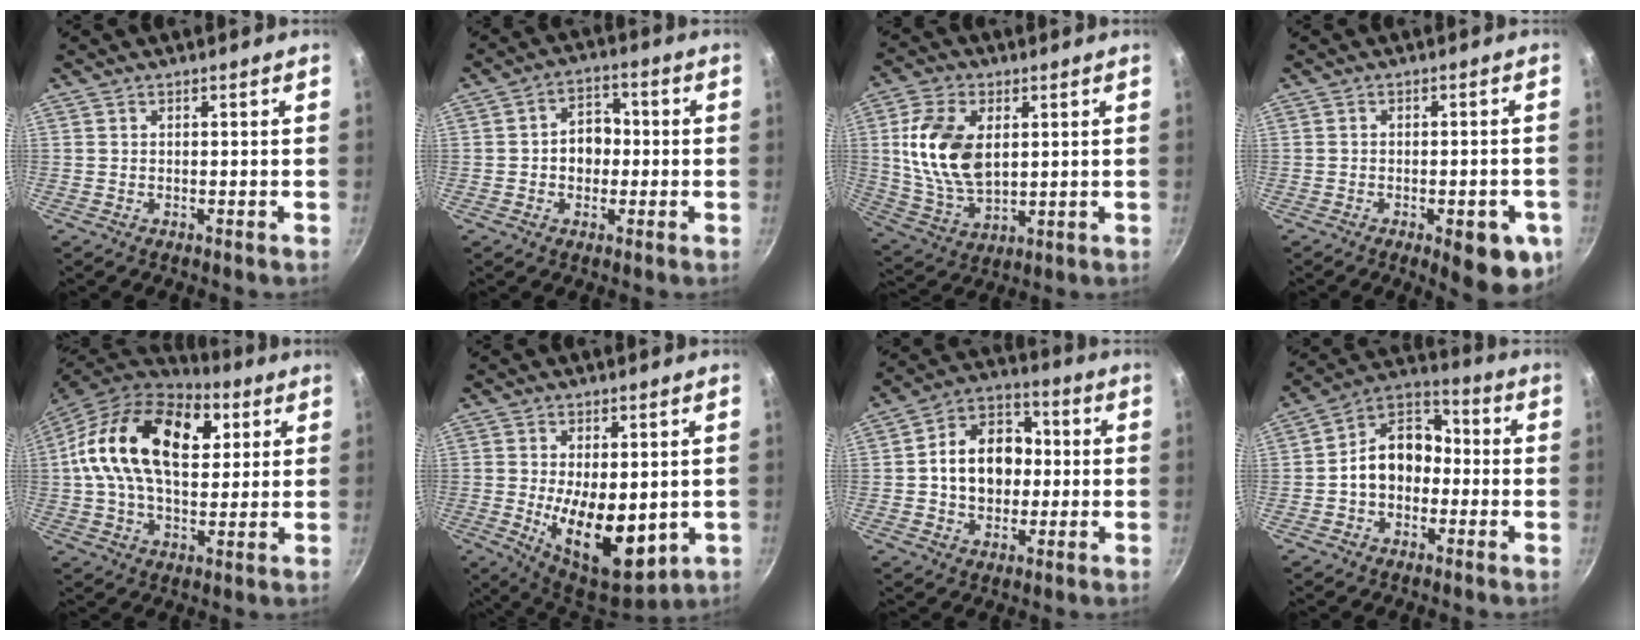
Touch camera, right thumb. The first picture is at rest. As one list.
[{"total": 6.9, "force": [-0.4, 5.5, 4.2], "torque": [-0.019, 0.018, -0.012]}, {"total": 14.6, "force": [2.7, 9.0, 11.2], "torque": [-0.200, -0.015, 0.060]}, {"total": 10.2, "force": [-3.9, 3.9, 8.5], "torque": [-0.073, 0.012, -0.044]}, {"total": 24.1, "force": [6.2, 14.7, 18.1], "torque": [-0.301, 0.008, 0.087]}, {"total": 15.6, "force": [-1.6, 8.2, 13.2], "torque": [-0.183, -0.020, -0.006]}, {"total": 14.1, "force": [0.1, 10.8, 9.1], "torque": [-0.108, 0.026, -0.010]}, {"total": 12.2, "force": [-1.4, 9.3, 7.9], "torque": [-0.082, 0.045, -0.045]}]